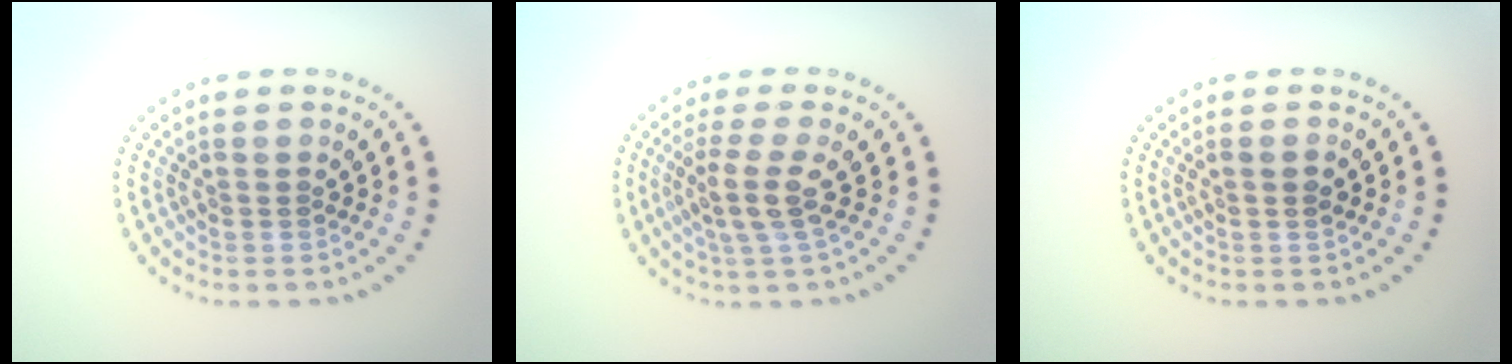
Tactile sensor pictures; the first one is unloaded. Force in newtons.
{"total": 2.9, "press": 2.4, "slide": 1.7}
{"total": 1.0, "press": 1.0, "slide": 0.3}